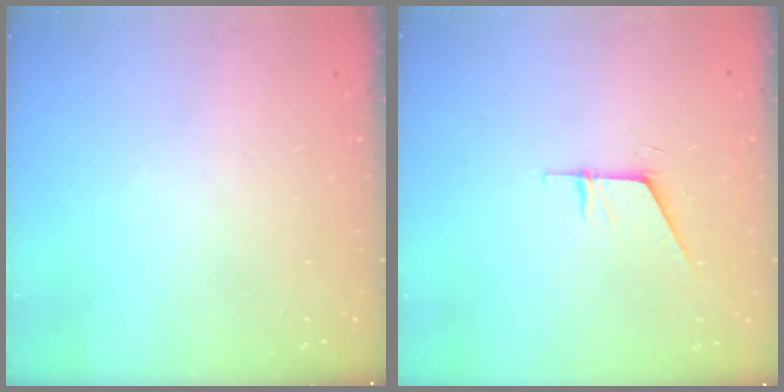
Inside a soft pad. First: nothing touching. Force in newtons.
{"total": 5.8, "press": 5.8, "slide": 0.6}